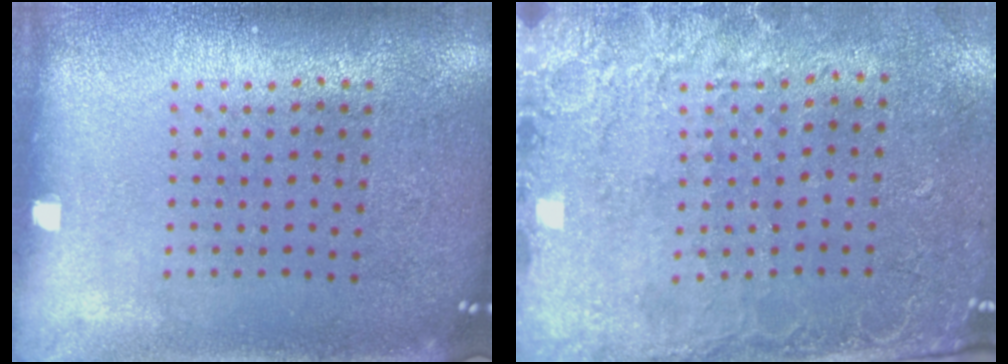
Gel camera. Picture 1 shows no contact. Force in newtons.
{"total": 2.6, "press": 2.1, "slide": 1.5}